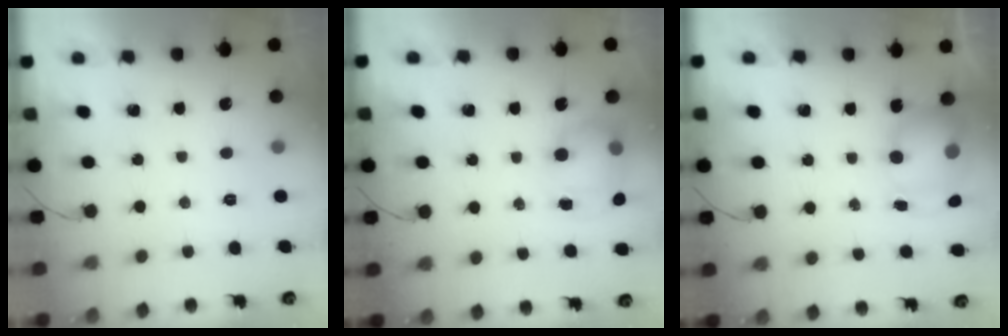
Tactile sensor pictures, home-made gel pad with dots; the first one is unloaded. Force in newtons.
{"total": 8.0, "press": 8.0, "slide": 0.6}
{"total": 8.3, "press": 7.7, "slide": 3.0}